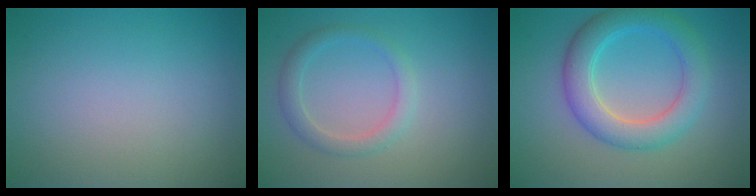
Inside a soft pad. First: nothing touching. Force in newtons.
{"total": 2.3, "press": 2.3, "slide": 0.1}
{"total": 5.1, "press": 5.1, "slide": 0.1}